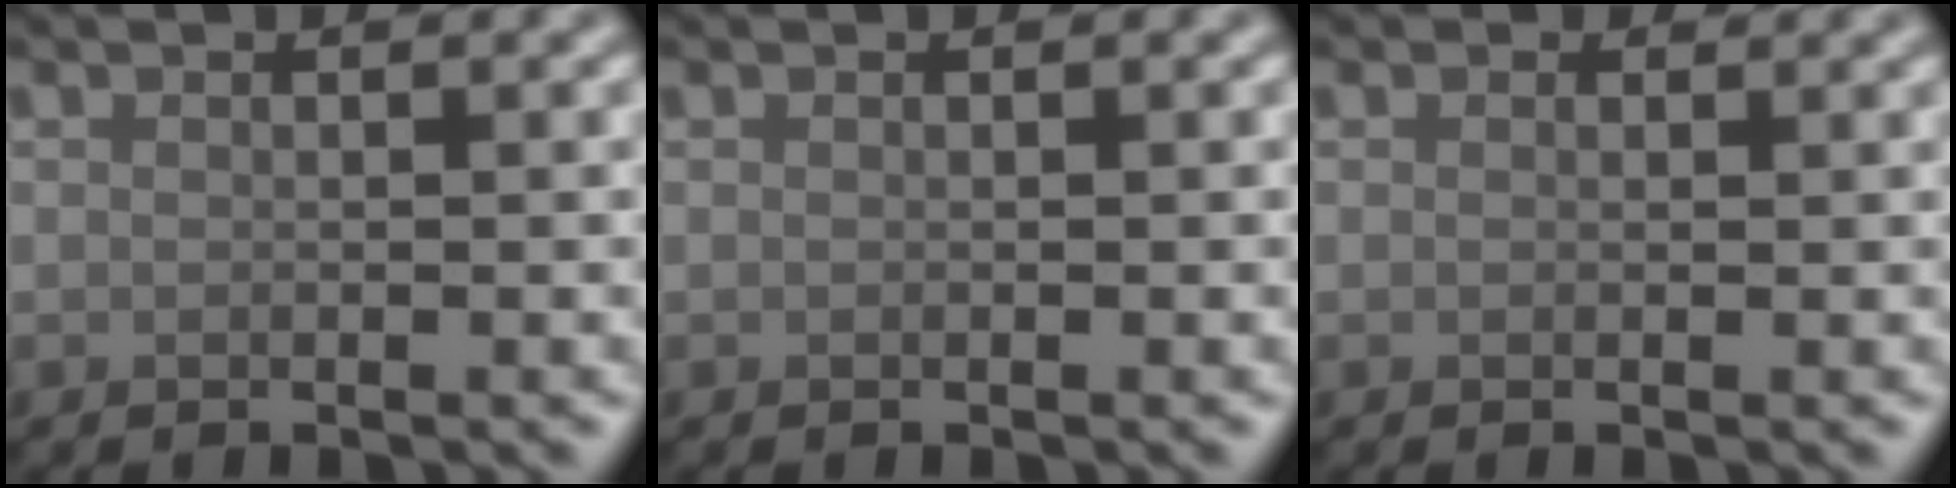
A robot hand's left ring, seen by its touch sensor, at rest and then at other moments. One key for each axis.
{"total": 0.0}
{"total": 0.6, "fx": 0.4, "fy": 0.3, "fz": 0.1, "tx": 0.001, "ty": -0.003, "tz": 0.003}